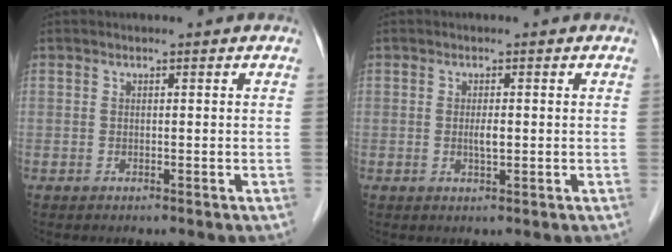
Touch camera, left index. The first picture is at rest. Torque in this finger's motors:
{"motor_torque": [0.50, 0.25, 0.09, 0.03]}